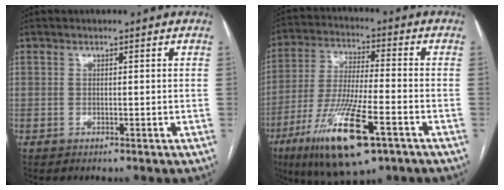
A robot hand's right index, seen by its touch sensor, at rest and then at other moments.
{"total": 17.1, "force": [-8.8, 3.2, 14.3], "torque": [-0.293, -0.035, -0.150]}